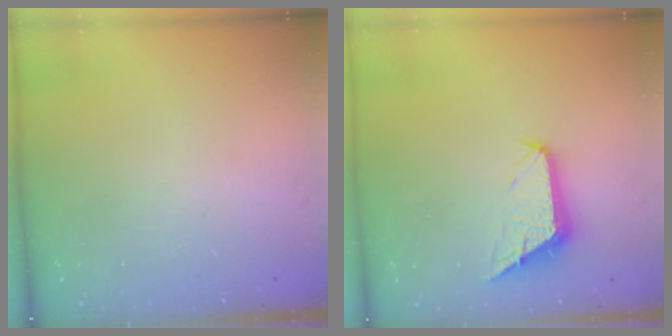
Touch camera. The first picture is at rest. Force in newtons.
{"total": 10.9, "press": 10.9, "slide": 0.3}